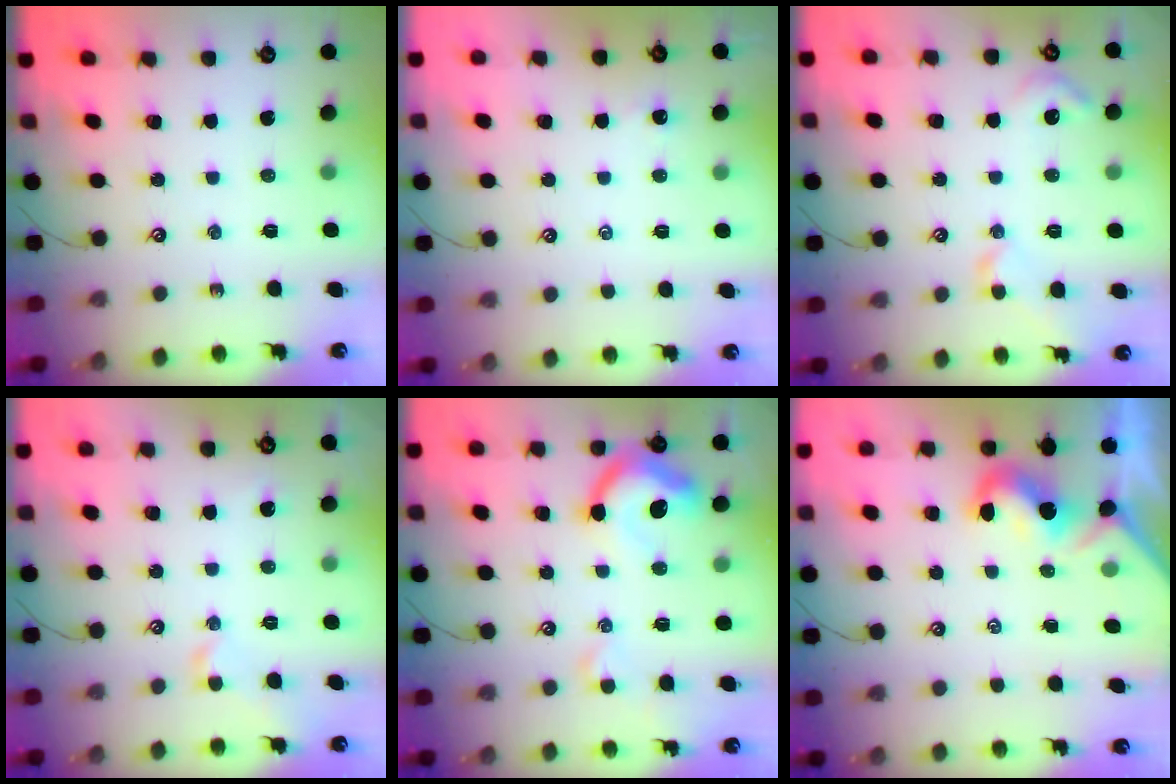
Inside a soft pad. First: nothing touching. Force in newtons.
{"total": 2.4, "press": 2.4, "slide": 0.1}
{"total": 4.1, "press": 4.0, "slide": 0.9}
{"total": 1.1, "press": 1.0, "slide": 0.5}
{"total": 9.4, "press": 9.3, "slide": 1.6}
{"total": 2.2, "press": 2.1, "slide": 0.6}